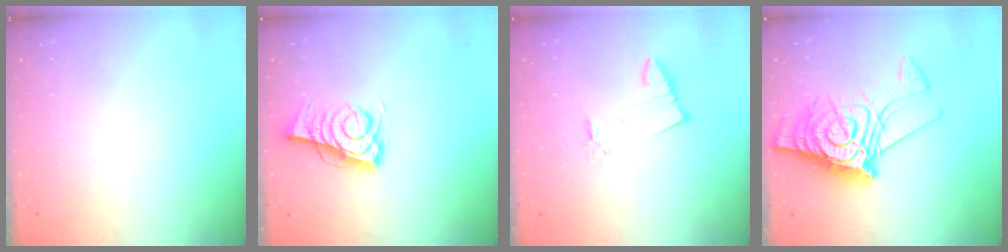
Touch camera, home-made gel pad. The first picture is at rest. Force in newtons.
{"total": 9.0, "press": 8.7, "slide": 2.4}
{"total": 2.2, "press": 2.1, "slide": 0.2}
{"total": 16.6, "press": 16.5, "slide": 1.8}